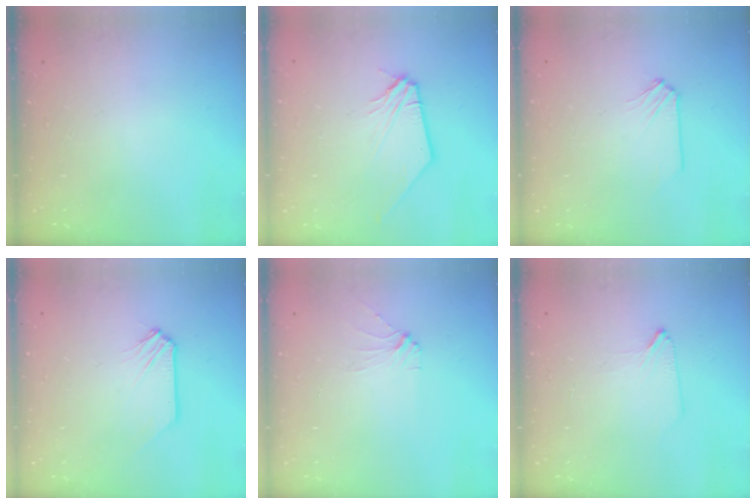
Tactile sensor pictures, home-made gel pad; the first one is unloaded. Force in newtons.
{"total": 2.4, "press": 2.3, "slide": 0.4}
{"total": 0.0}
{"total": 0.0}
{"total": 3.1, "press": 3.0, "slide": 0.8}
{"total": 1.2, "press": 1.2, "slide": 0.3}